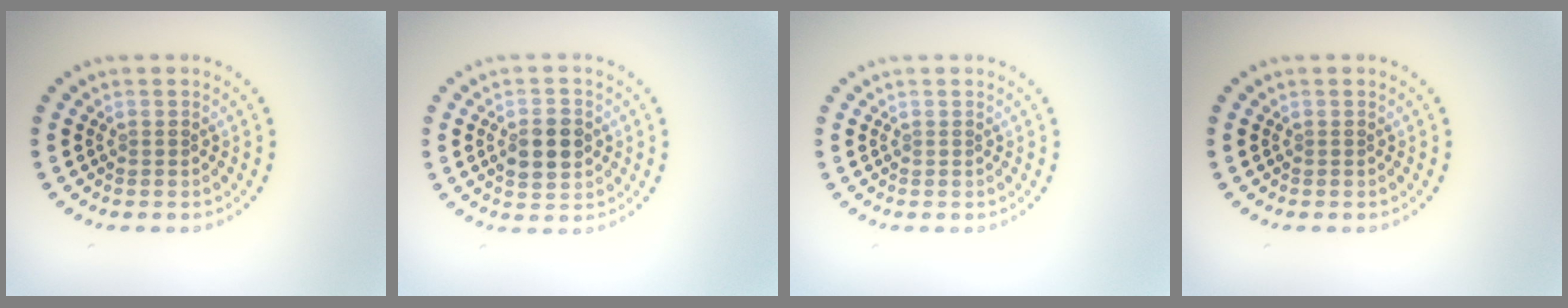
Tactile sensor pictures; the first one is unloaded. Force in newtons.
{"total": 3.8, "press": 3.8, "slide": 0.2}
{"total": 0.0}
{"total": 0.0}